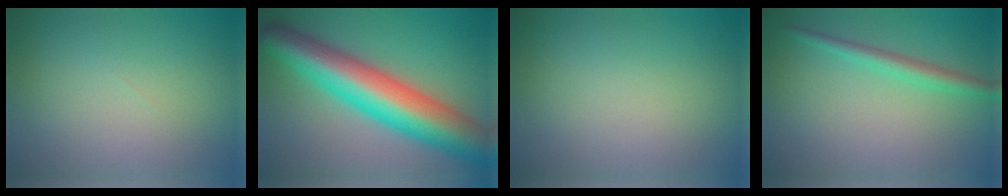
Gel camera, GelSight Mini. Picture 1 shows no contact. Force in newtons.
{"total": 11.9, "press": 11.9, "slide": 0.2}
{"total": 0.0}
{"total": 2.1, "press": 2.1, "slide": 0.1}